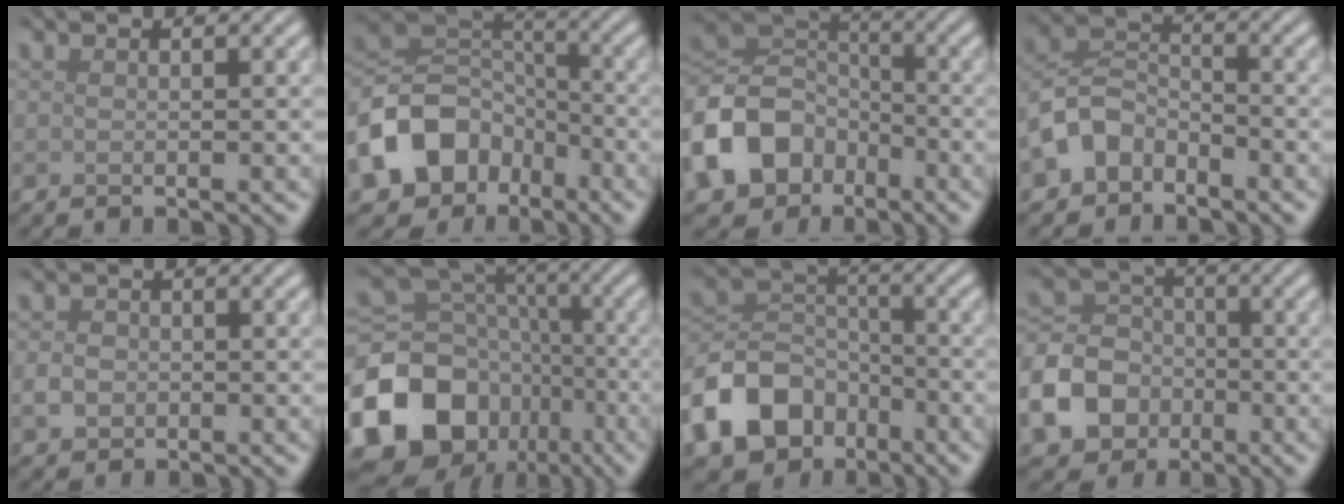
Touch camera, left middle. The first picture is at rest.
{"total": 11.1, "force": [-5.3, 8.3, 5.3], "torque": [-0.119, -0.004, -0.112]}
{"total": 11.1, "force": [-4.8, 8.5, 5.3], "torque": [-0.134, -0.005, -0.110]}
{"total": 4.8, "force": [-2.7, 3.4, 2.0], "torque": [-0.040, 0.006, -0.067]}
{"total": 1.7, "force": [-0.4, 1.5, 0.8], "torque": [-0.015, -0.001, -0.013]}
{"total": 15.9, "force": [-6.9, 12.6, 6.8], "torque": [-0.171, -0.007, -0.121]}
{"total": 8.8, "force": [-4.7, 6.2, 4.1], "torque": [-0.080, -0.003, -0.101]}
{"total": 7.3, "force": [-2.9, 5.9, 3.2], "torque": [-0.076, 0.000, -0.070]}